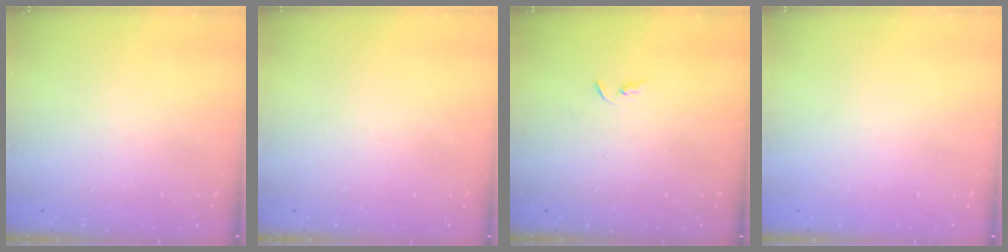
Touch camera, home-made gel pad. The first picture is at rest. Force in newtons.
{"total": 0.0}
{"total": 2.2, "press": 2.2, "slide": 0.2}
{"total": 0.0}